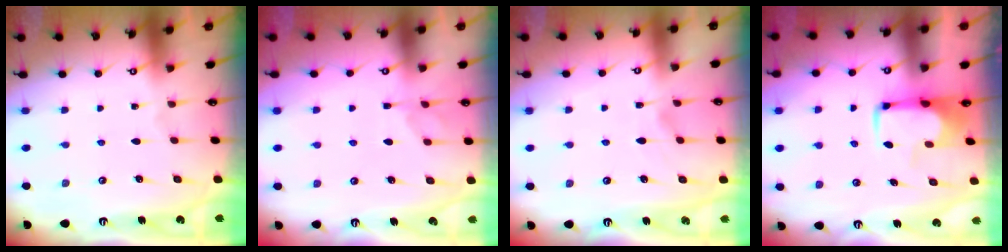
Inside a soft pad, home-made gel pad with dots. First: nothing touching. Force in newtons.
{"total": 1.2, "press": 0.5, "slide": 1.1}
{"total": 1.4, "press": 0.9, "slide": 1.0}
{"total": 1.7, "press": 1.6, "slide": 0.5}